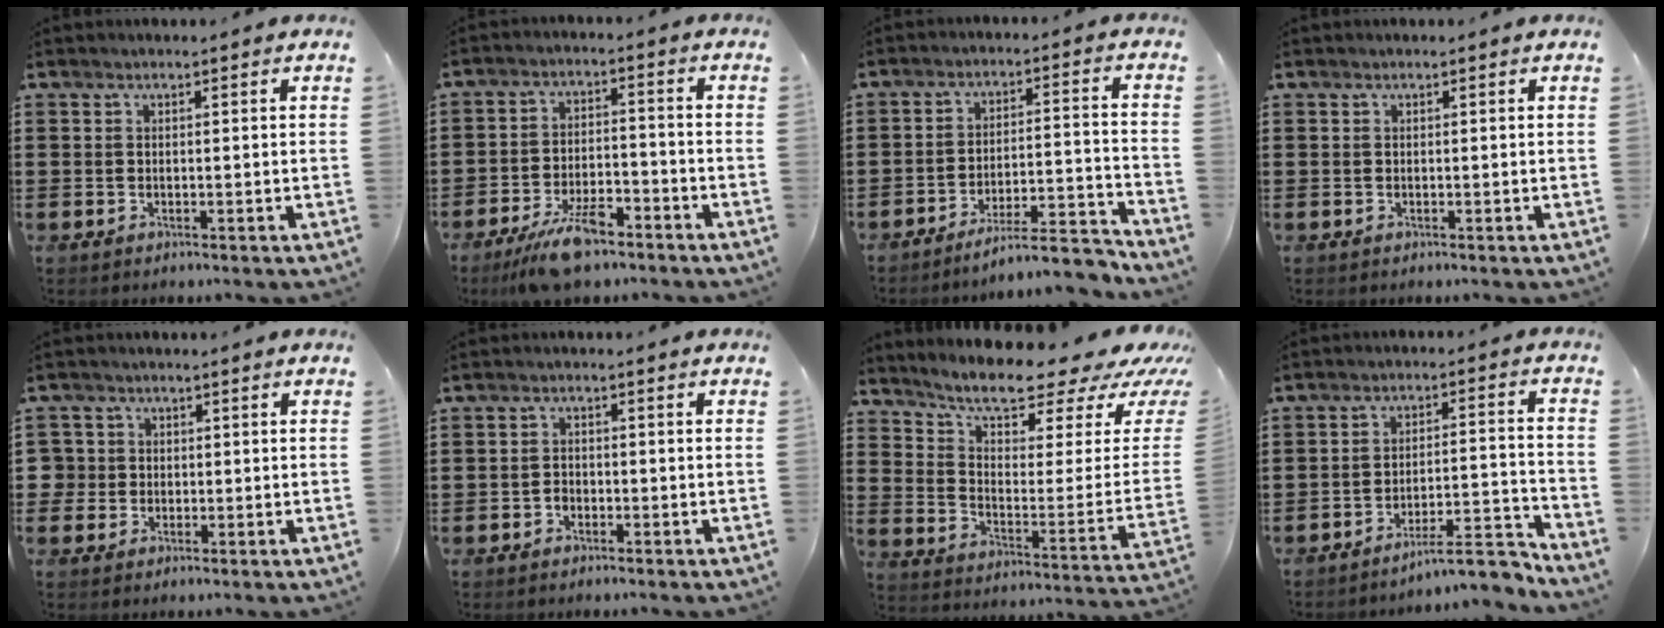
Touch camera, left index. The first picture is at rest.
{"total": 8.2, "force": [-6.2, 2.4, 4.8], "torque": [-0.090, 0.009, -0.113]}
{"total": 7.8, "force": [-6.7, 0.3, 3.9], "torque": [-0.060, 0.006, -0.126]}
{"total": 0.0}
{"total": 2.8, "force": [0.0, 2.8, 0.1], "torque": [-0.026, 0.007, -0.007]}
{"total": 1.3, "force": [-0.9, 0.8, 0.3], "torque": [-0.011, 0.000, -0.019]}
{"total": 9.2, "force": [7.8, 1.7, 4.6], "torque": [-0.098, -0.065, 0.130]}
{"total": 8.4, "force": [-7.2, 0.6, 4.3], "torque": [-0.060, 0.012, -0.134]}